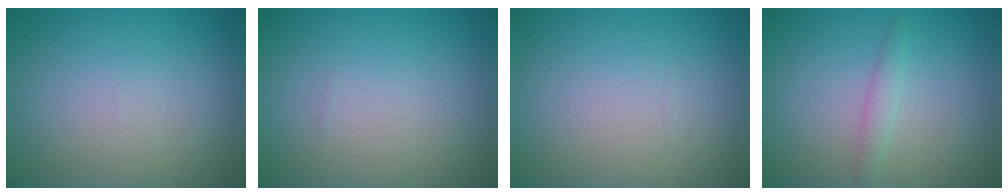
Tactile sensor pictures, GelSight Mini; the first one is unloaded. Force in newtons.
{"total": 0.0}
{"total": 0.0}
{"total": 1.3, "press": 1.3, "slide": 0.1}